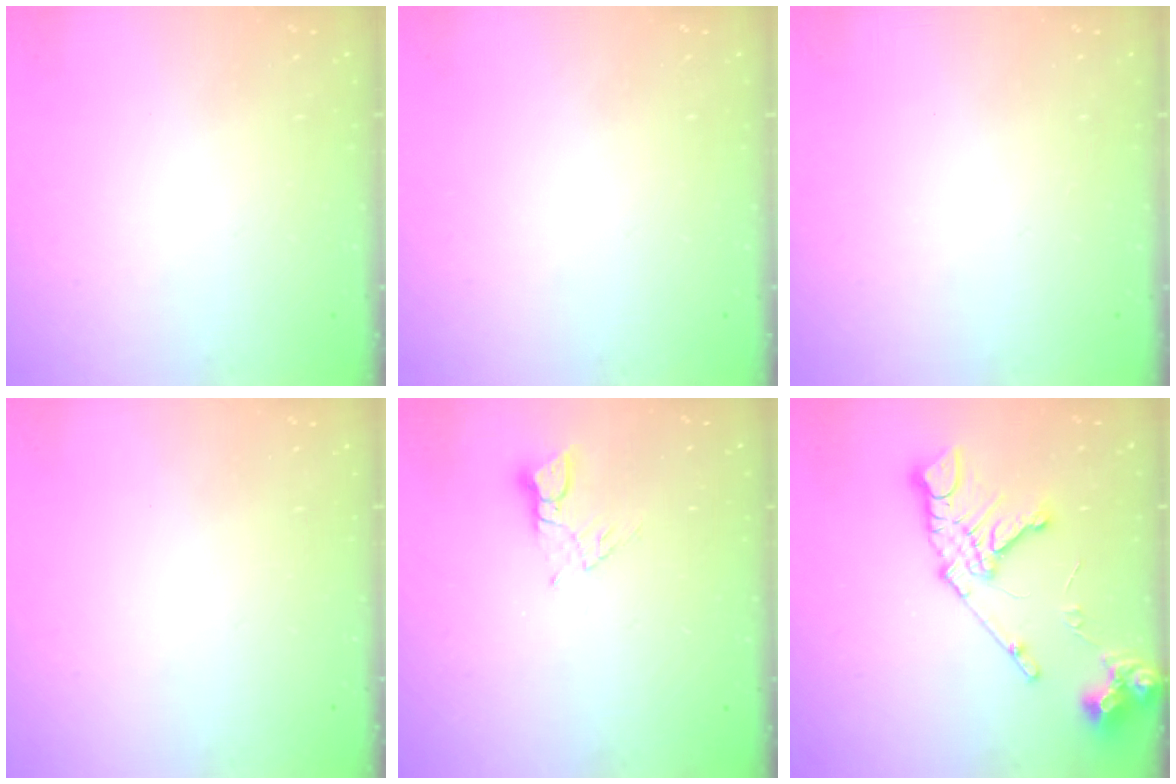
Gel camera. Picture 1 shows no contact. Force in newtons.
{"total": 0.0}
{"total": 0.0}
{"total": 0.0}
{"total": 2.6, "press": 2.6, "slide": 0.3}
{"total": 14.5, "press": 14.4, "slide": 1.6}